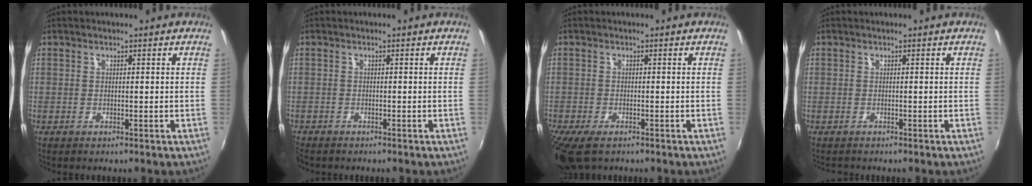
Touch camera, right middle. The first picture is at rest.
{"total": 1.4, "force": [-1.3, 0.5, 0.2], "torque": [-0.010, -0.006, -0.027]}
{"total": 6.5, "force": [-4.6, 2.4, 3.8], "torque": [-0.094, -0.031, -0.085]}
{"total": 0.5, "force": [-0.5, 0.2, 0.0], "torque": [-0.001, 0.000, -0.009]}